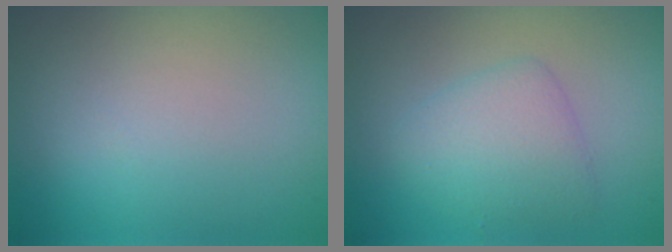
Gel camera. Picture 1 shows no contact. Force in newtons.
{"total": 2.9, "press": 2.9, "slide": 0.1}